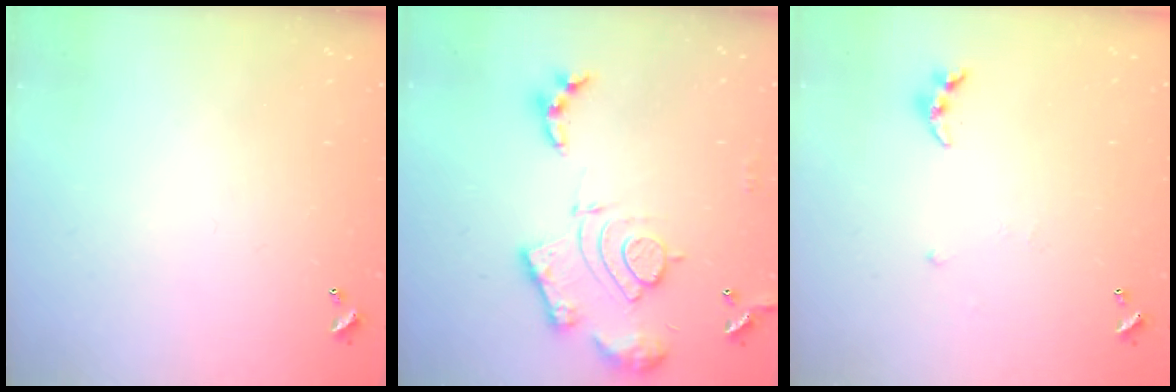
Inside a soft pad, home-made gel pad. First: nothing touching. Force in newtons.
{"total": 17.4, "press": 17.3, "slide": 1.7}
{"total": 5.4, "press": 5.4, "slide": 0.6}